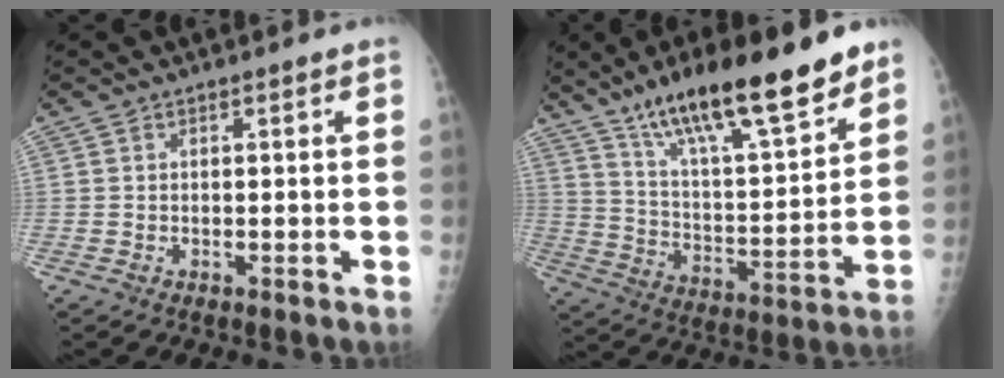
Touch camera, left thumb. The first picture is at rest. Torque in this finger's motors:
{"motor_torque": [0.48, 0.45, 1.43, -1.35, 0.34]}